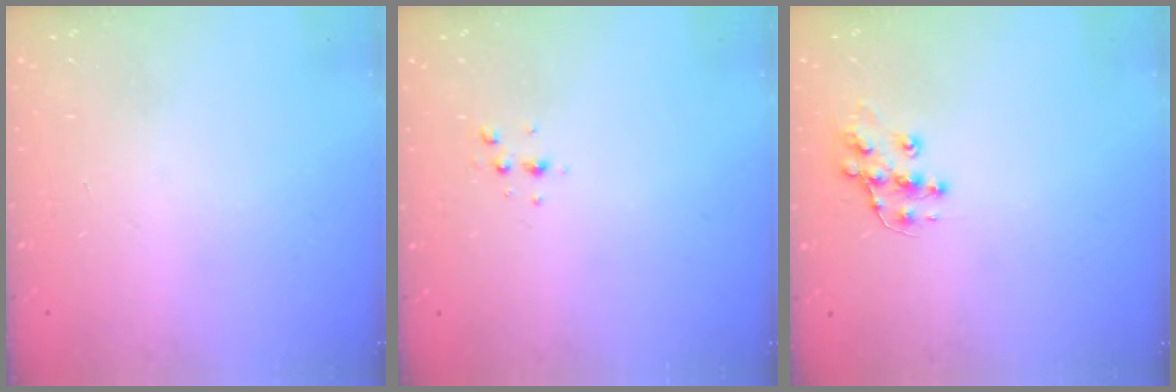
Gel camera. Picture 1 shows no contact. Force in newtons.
{"total": 3.7, "press": 3.2, "slide": 1.7}
{"total": 10.2, "press": 10.2, "slide": 0.8}